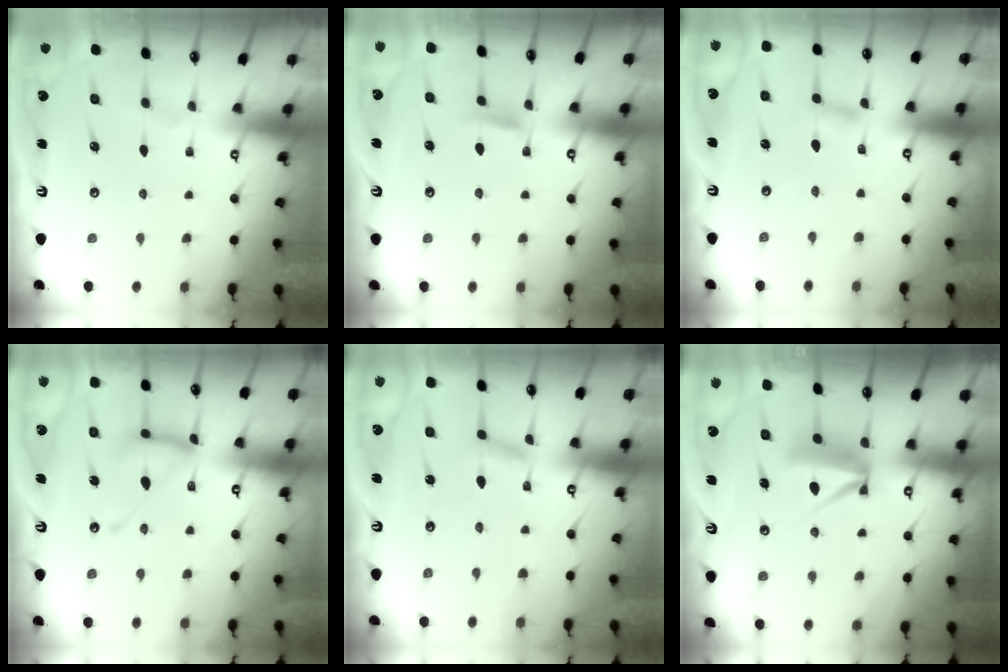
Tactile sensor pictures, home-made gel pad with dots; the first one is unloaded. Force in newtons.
{"total": 5.3, "press": 5.2, "slide": 0.7}
{"total": 3.0, "press": 2.9, "slide": 0.4}
{"total": 14.3, "press": 14.3, "slide": 1.5}
{"total": 2.5, "press": 2.5, "slide": 0.1}
{"total": 8.0, "press": 8.0, "slide": 0.8}